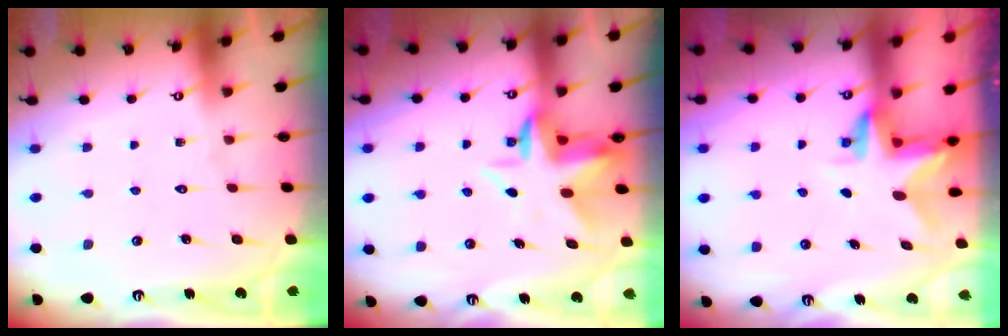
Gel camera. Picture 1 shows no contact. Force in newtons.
{"total": 5.8, "press": 5.7, "slide": 1.0}
{"total": 3.5, "press": 3.5, "slide": 0.2}